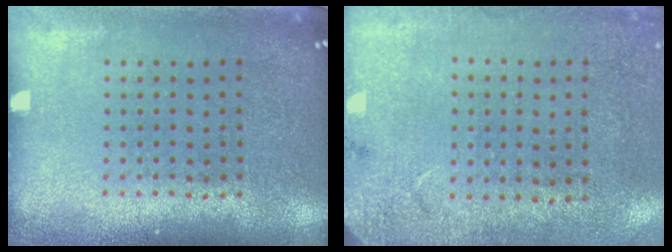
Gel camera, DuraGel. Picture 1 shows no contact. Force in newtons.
{"total": 2.6, "press": 2.1, "slide": 1.6}